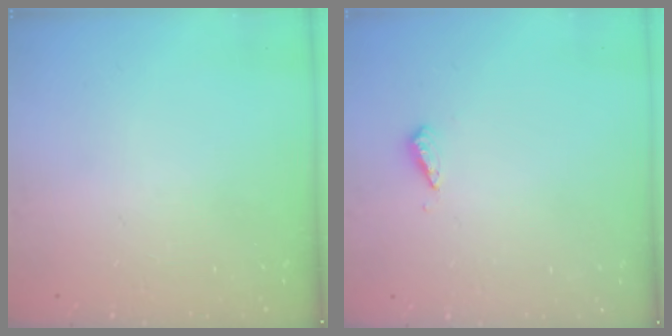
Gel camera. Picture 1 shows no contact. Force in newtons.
{"total": 2.8, "press": 2.8, "slide": 0.7}